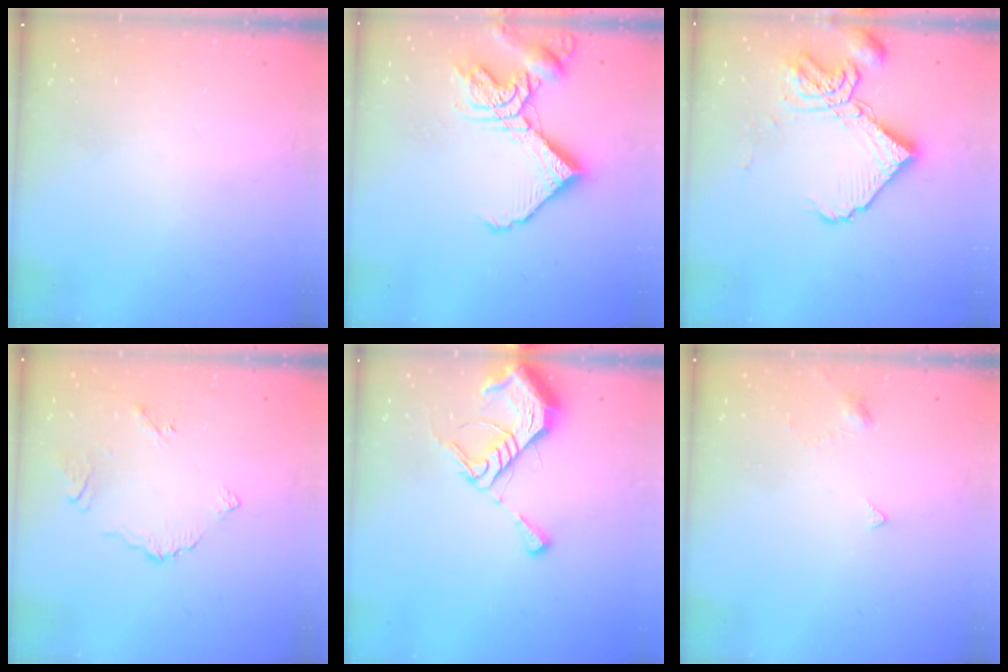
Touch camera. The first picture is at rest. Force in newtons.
{"total": 14.5, "press": 14.4, "slide": 1.6}
{"total": 13.7, "press": 13.6, "slide": 1.7}
{"total": 4.3, "press": 4.3, "slide": 0.1}
{"total": 10.2, "press": 10.2, "slide": 1.1}
{"total": 2.4, "press": 2.4, "slide": 0.5}